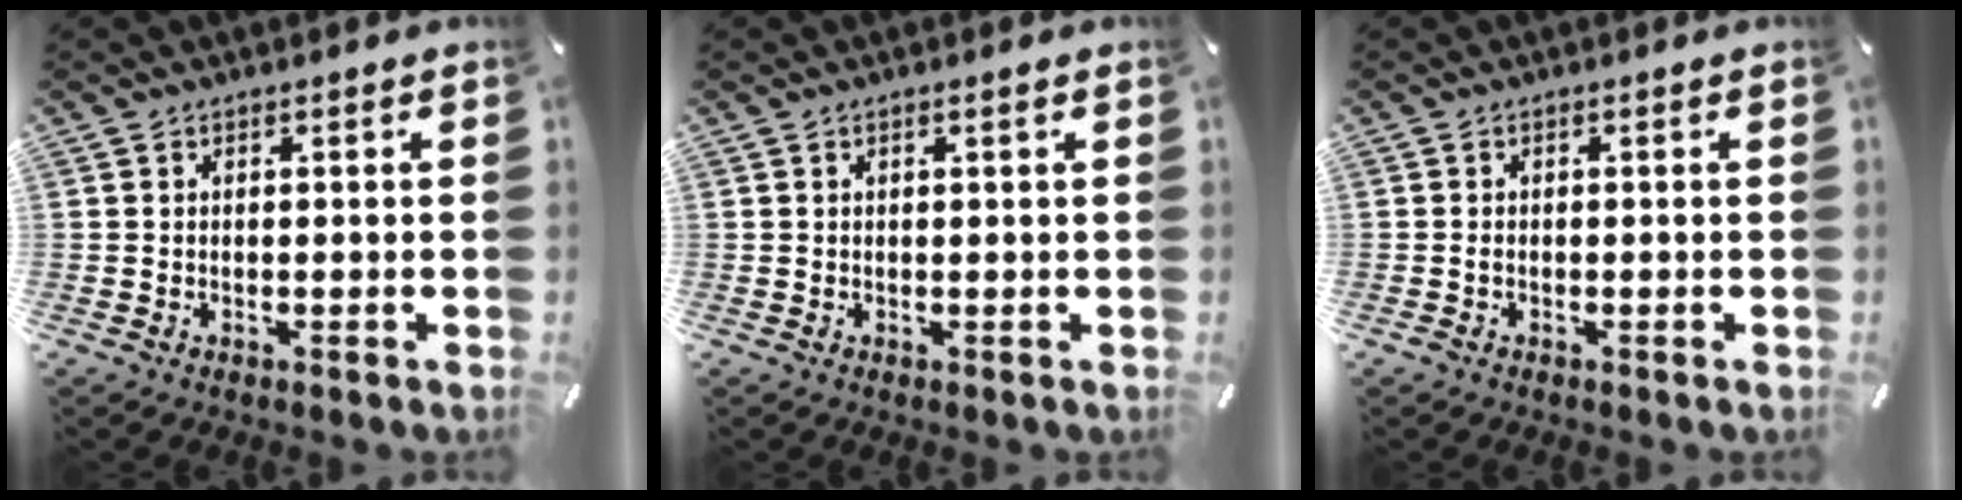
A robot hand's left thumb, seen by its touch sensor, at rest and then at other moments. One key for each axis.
{"total": 0.7, "fx": 0.3, "fy": 0.1, "fz": 0.7, "tx": -0.012, "ty": 0.000, "tz": 0.005}
{"total": 0.7, "fx": -0.5, "fy": 0.3, "fz": 0.3, "tx": -0.006, "ty": -0.002, "tz": -0.009}